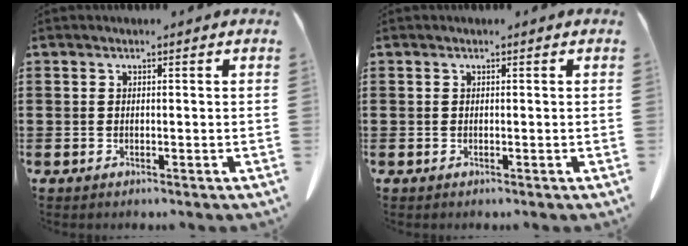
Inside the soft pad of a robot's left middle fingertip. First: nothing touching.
{"total": 0.0}